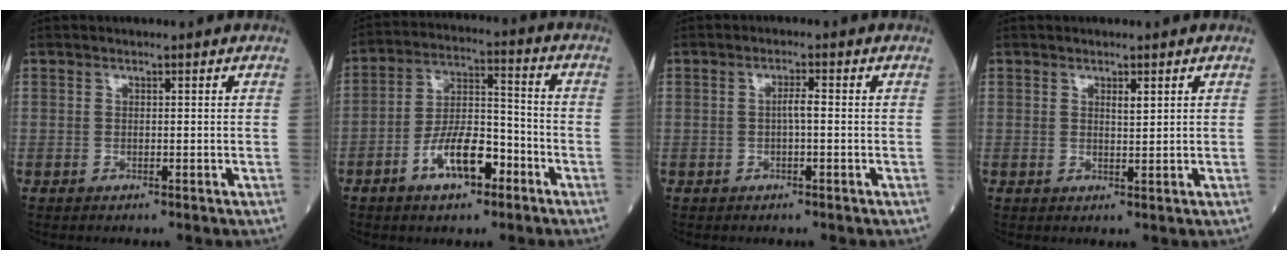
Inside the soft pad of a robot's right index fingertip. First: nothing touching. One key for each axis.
{"total": 9.9, "fx": -4.9, "fy": 3.6, "fz": 7.8, "tx": -0.151, "ty": 0.011, "tz": -0.088}
{"total": 1.8, "fx": -0.2, "fy": 0.2, "fz": 1.8, "tx": -0.032, "ty": 0.004, "tz": -0.004}
{"total": 1.4, "fx": 0.7, "fy": 0.2, "fz": 1.1, "tx": -0.020, "ty": -0.002, "tz": 0.012}